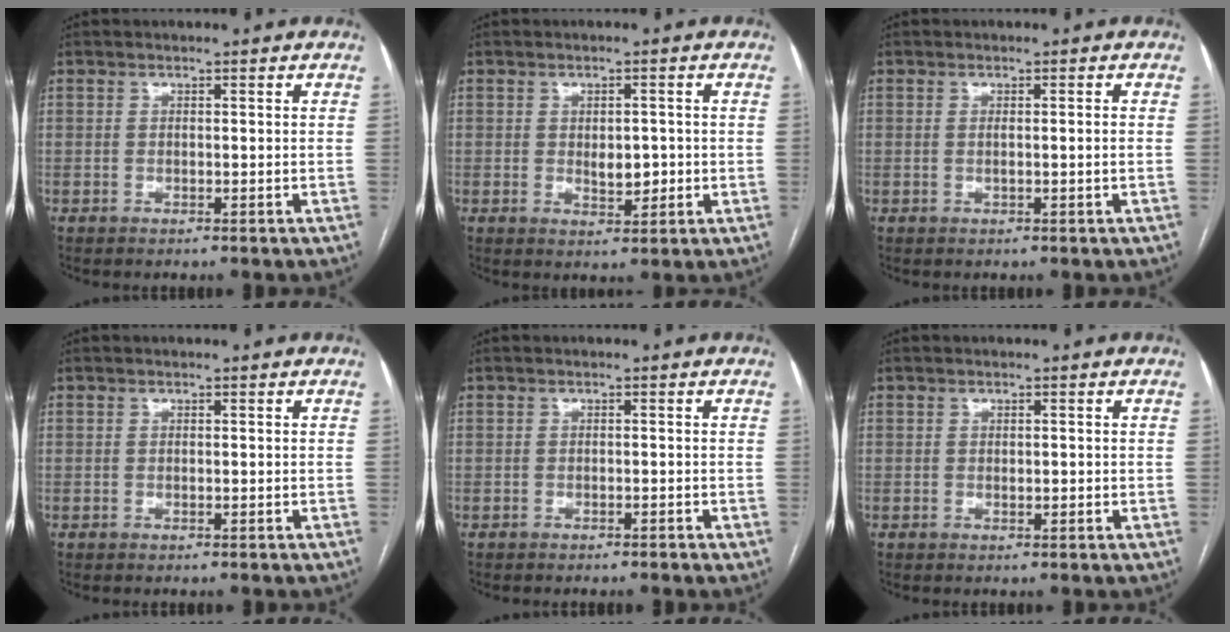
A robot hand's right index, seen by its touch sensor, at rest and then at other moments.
{"total": 3.5, "force": [-0.2, 1.9, 2.9], "torque": [-0.041, -0.002, 0.004]}
{"total": 1.3, "force": [-0.2, -0.2, 1.3], "torque": [-0.024, 0.002, 0.000]}
{"total": 0.0}
{"total": 0.7, "force": [-0.6, 0.2, 0.3], "torque": [-0.007, 0.000, -0.011]}
{"total": 0.7, "force": [0.0, 0.3, 0.6], "torque": [-0.009, -0.001, 0.002]}